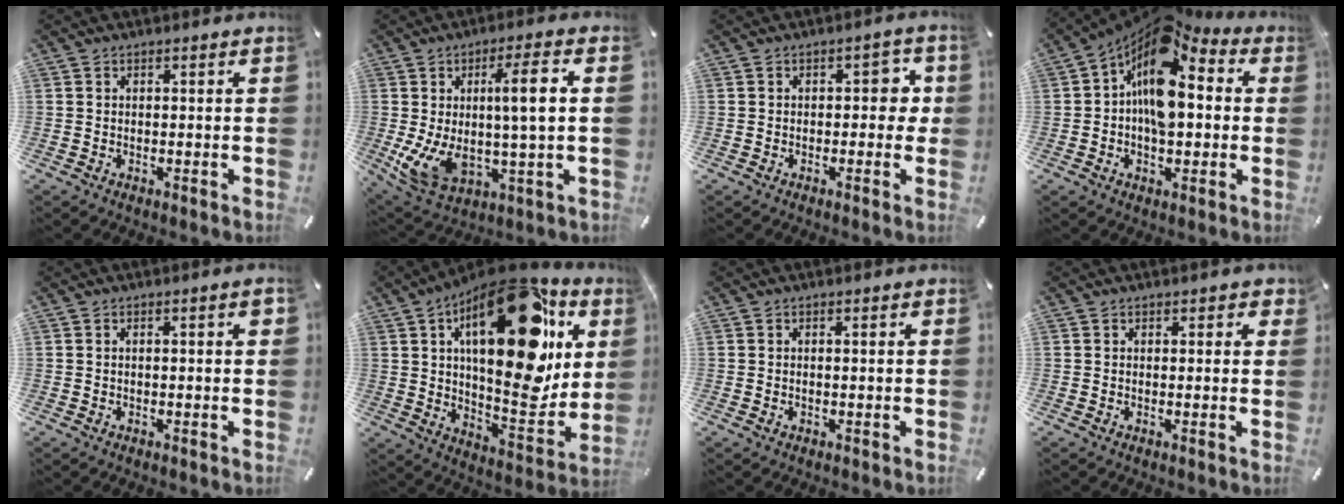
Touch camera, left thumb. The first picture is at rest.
{"total": 15.5, "force": [2.6, 5.4, 14.3], "torque": [-0.263, -0.007, 0.038]}
{"total": 4.8, "force": [0.2, 3.0, 3.8], "torque": [-0.034, 0.000, -0.009]}
{"total": 13.8, "force": [3.0, 8.2, 10.7], "torque": [-0.195, -0.040, 0.048]}
{"total": 1.8, "force": [0.1, 0.4, 1.8], "torque": [-0.023, -0.001, 0.000]}
{"total": 30.3, "force": [12.6, 13.6, 24.0], "torque": [-0.357, -0.085, 0.210]}
{"total": 0.6, "force": [0.1, 0.1, 0.6], "torque": [-0.011, 0.000, 0.002]}
{"total": 1.1, "force": [0.6, 0.8, 0.5], "torque": [-0.002, 0.001, 0.009]}